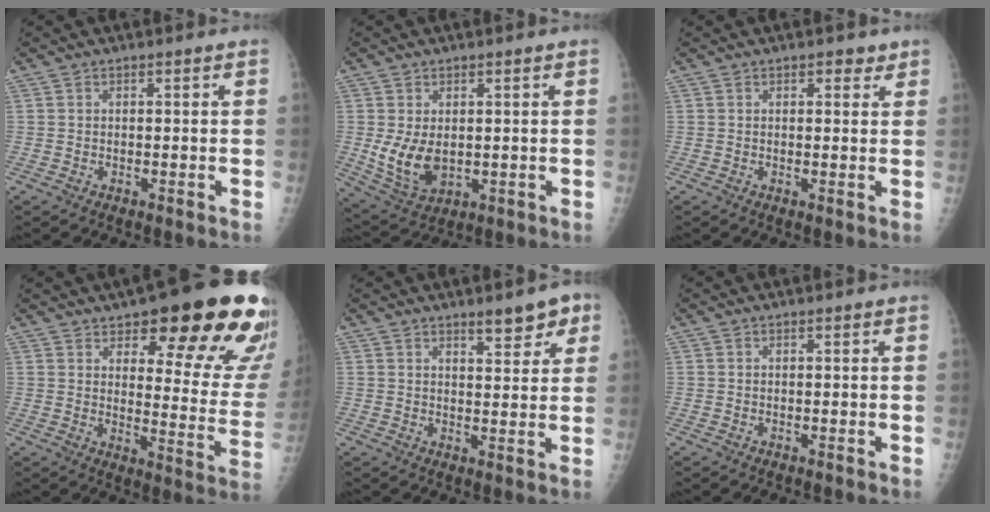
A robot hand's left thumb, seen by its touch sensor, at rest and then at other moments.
{"total": 7.8, "force": [0.0, 5.1, 5.9], "torque": [-0.102, -0.016, 0.017]}
{"total": 2.1, "force": [1.3, 1.1, 1.1], "torque": [0.001, -0.004, 0.013]}
{"total": 23.9, "force": [14.5, 7.4, 17.5], "torque": [-0.177, -0.068, 0.184]}
{"total": 6.3, "force": [4.1, 2.3, 4.2], "torque": [-0.034, -0.024, 0.055]}
{"total": 0.0}